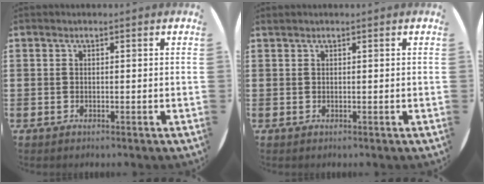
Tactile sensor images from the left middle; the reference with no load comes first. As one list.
[{"total": 0.0}]